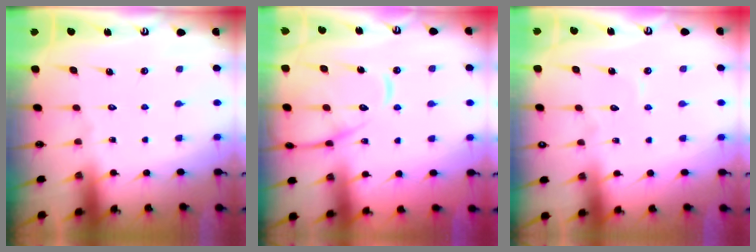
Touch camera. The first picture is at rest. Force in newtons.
{"total": 12.3, "press": 12.2, "slide": 1.3}
{"total": 3.7, "press": 3.7, "slide": 0.1}